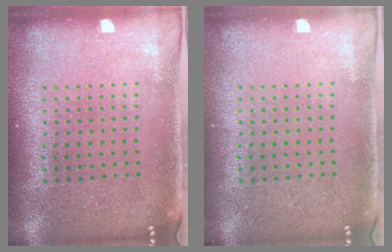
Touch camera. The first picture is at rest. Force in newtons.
{"total": 0.0}